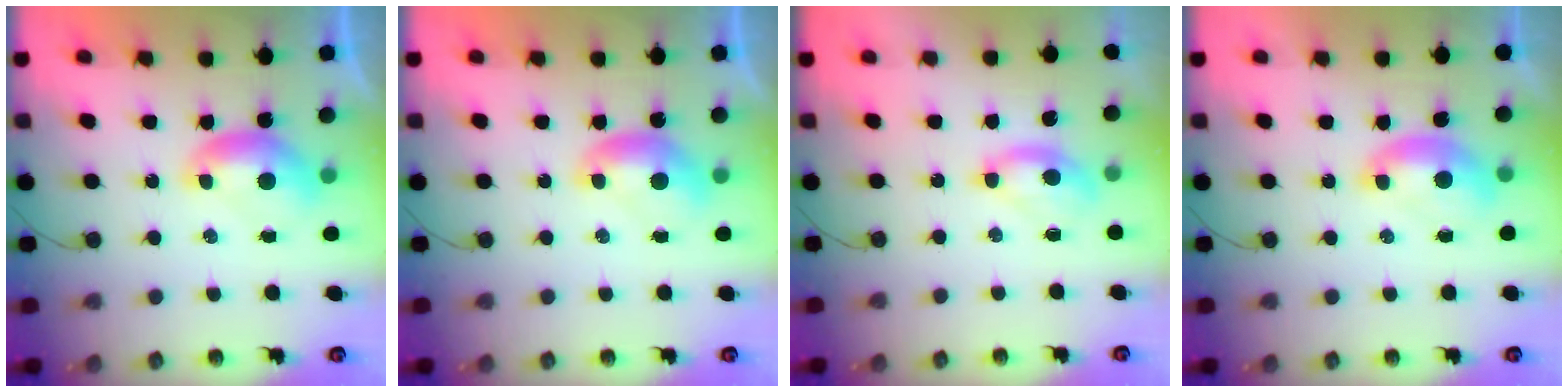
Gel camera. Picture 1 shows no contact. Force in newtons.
{"total": 0.0}
{"total": 2.1, "press": 2.0, "slide": 0.7}
{"total": 1.7, "press": 1.6, "slide": 0.6}